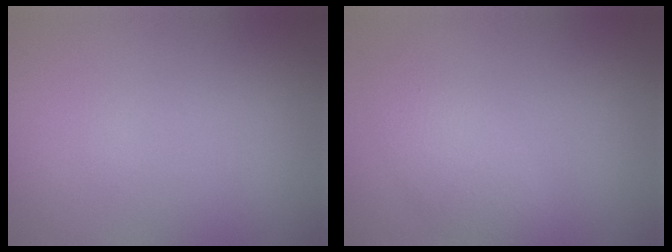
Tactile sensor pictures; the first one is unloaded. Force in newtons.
{"total": 3.0, "press": 3.0, "slide": 0.2}